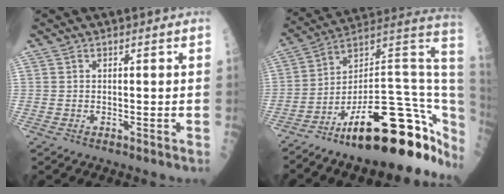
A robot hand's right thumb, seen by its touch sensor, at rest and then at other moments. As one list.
[{"total": 25.7, "force": [-13.0, 8.0, 20.6], "torque": [-0.199, 0.103, -0.199]}]